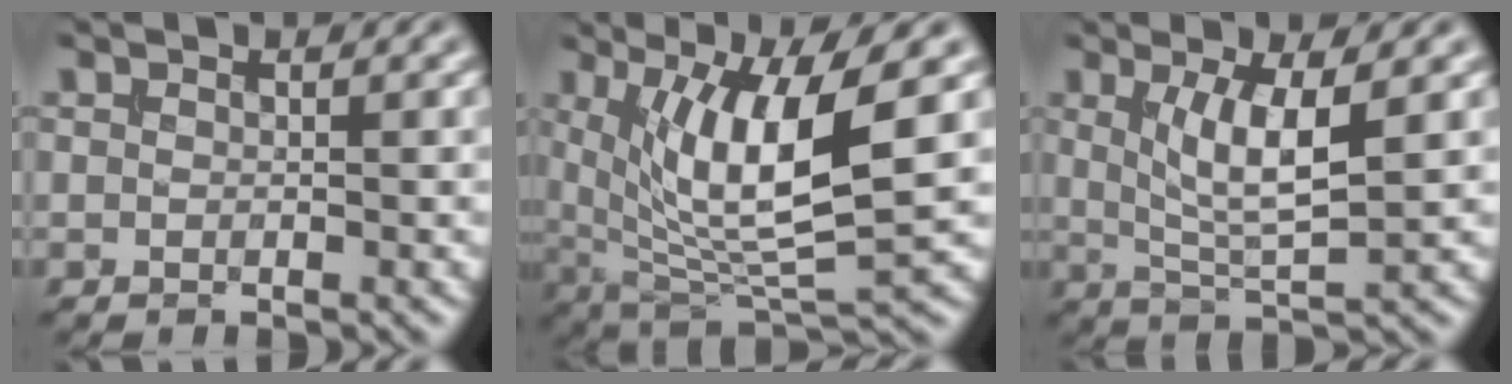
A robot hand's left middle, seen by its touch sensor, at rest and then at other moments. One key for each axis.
{"total": 9.5, "fx": 2.4, "fy": 2.6, "fz": 8.8, "tx": -0.152, "ty": -0.013, "tz": 0.049}
{"total": 5.0, "fx": 1.3, "fy": 1.3, "fz": 4.7, "tx": -0.090, "ty": -0.010, "tz": 0.029}